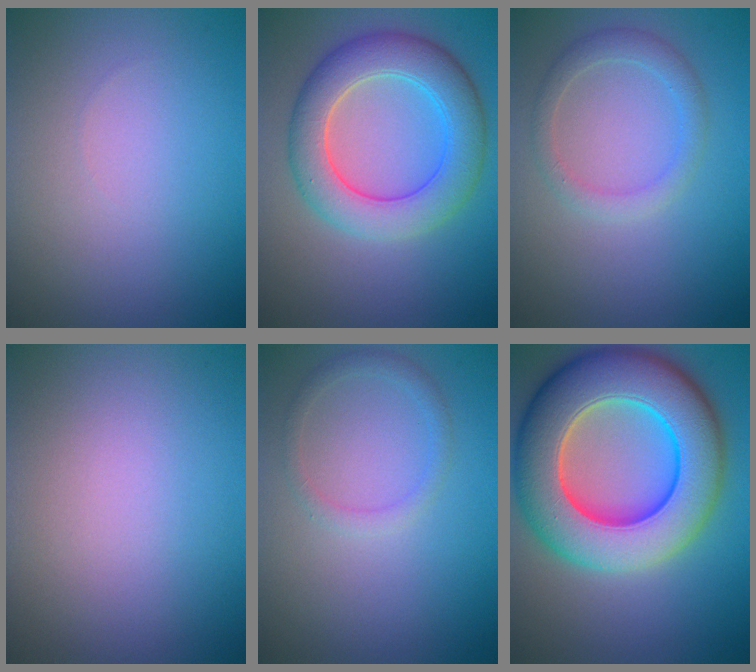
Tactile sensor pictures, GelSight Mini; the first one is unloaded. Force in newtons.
{"total": 6.8, "press": 6.8, "slide": 0.1}
{"total": 2.2, "press": 2.2, "slide": 0.1}
{"total": 0.0}
{"total": 1.4, "press": 1.4, "slide": 0.2}
{"total": 13.3, "press": 13.1, "slide": 2.1}